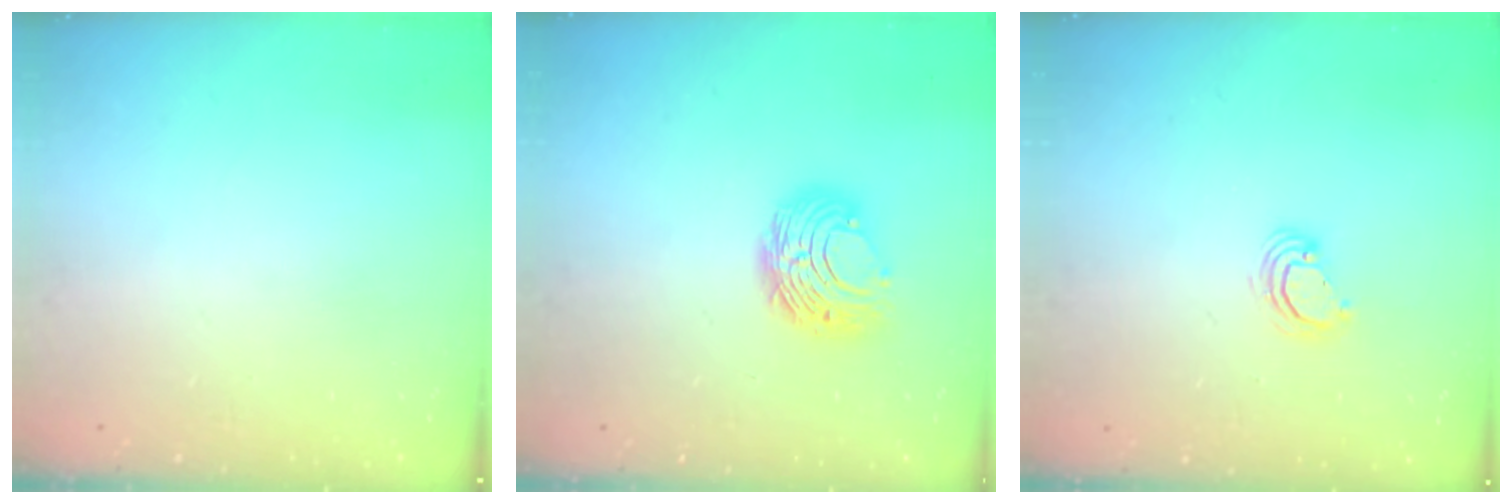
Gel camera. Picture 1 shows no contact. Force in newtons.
{"total": 8.6, "press": 8.6, "slide": 0.5}
{"total": 4.1, "press": 4.1, "slide": 0.2}